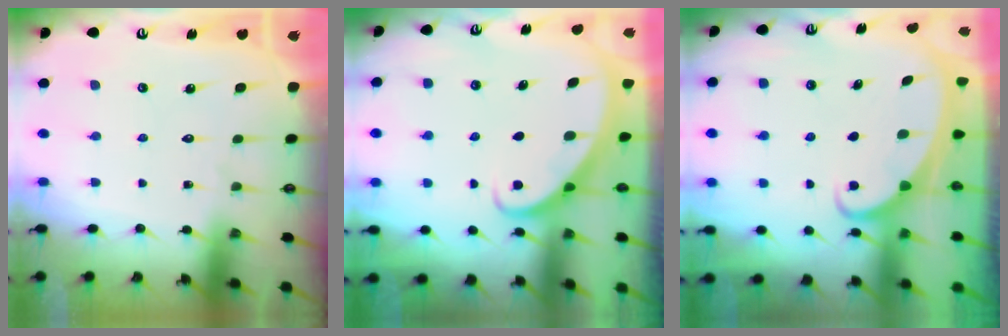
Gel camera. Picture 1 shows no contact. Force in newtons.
{"total": 2.9, "press": 2.9, "slide": 0.2}
{"total": 1.9, "press": 1.9, "slide": 0.3}